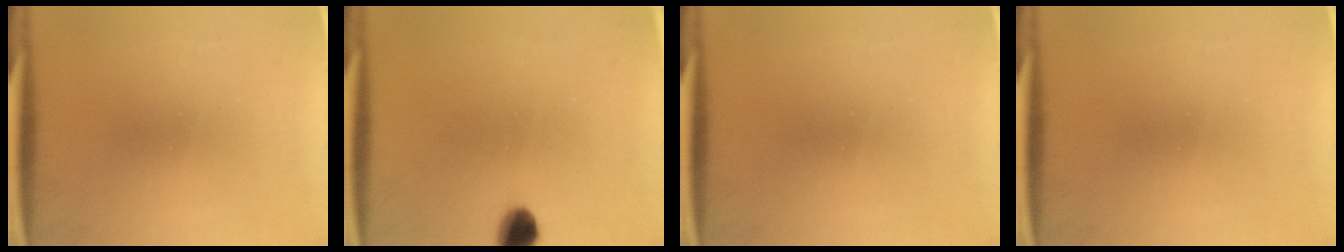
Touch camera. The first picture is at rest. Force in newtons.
{"total": 4.7}
{"total": 0.0}
{"total": 0.0}